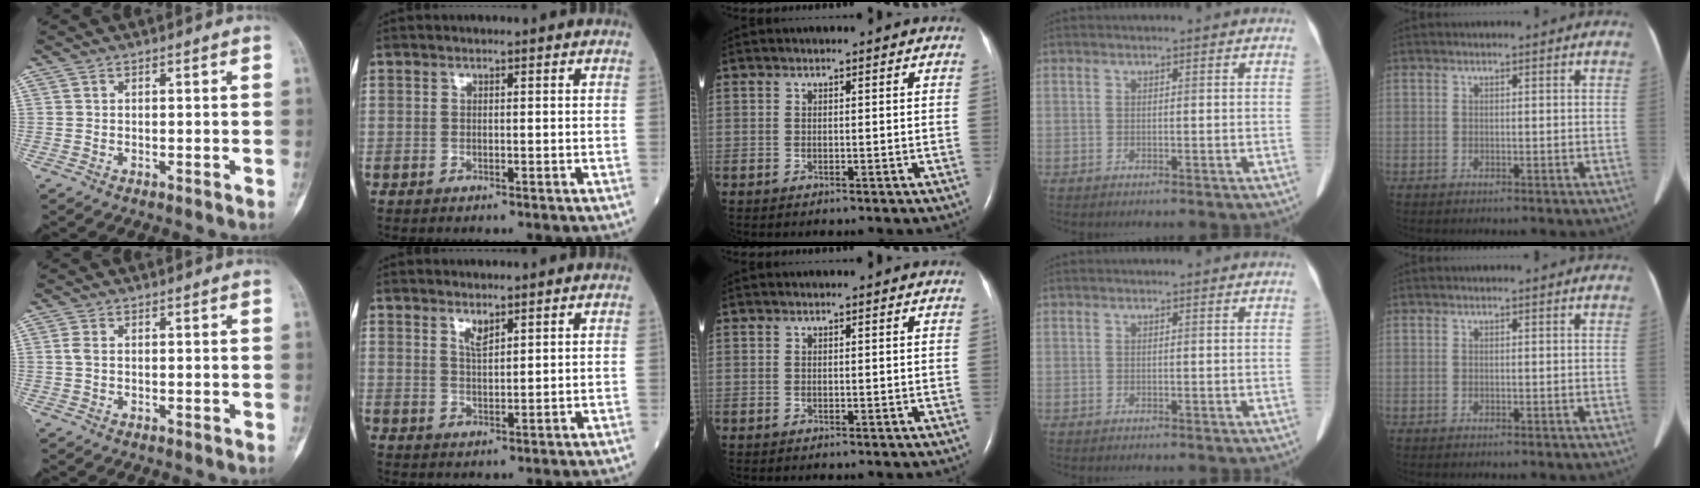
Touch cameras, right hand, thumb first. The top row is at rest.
{"thumb": {"total": 1.3, "force": [0.1, 0.8, 1.1], "torque": [-0.028, 0.000, 0.000]}, "index": {"total": 2.1, "force": [1.6, 0.5, 1.3], "torque": [-0.027, -0.005, 0.033]}}